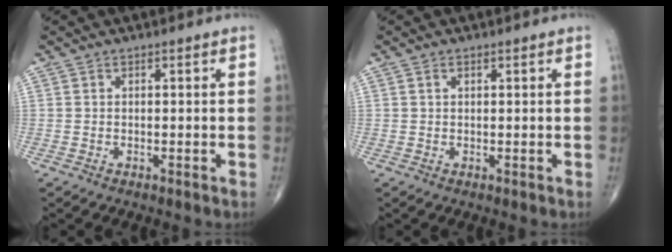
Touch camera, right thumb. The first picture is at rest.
{"total": 0.8, "force": [0.4, 0.4, 0.5], "torque": [-0.010, 0.001, 0.007]}